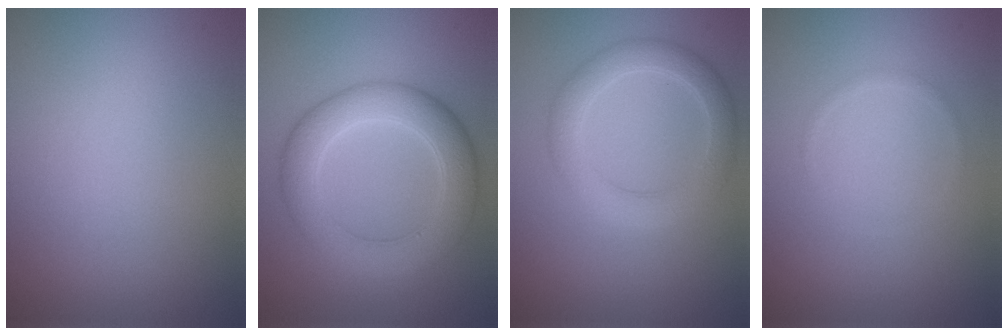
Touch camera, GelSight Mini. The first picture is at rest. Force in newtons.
{"total": 6.1, "press": 6.0, "slide": 0.2}
{"total": 3.8, "press": 3.8, "slide": 0.2}
{"total": 0.6, "press": 0.6, "slide": 0.1}